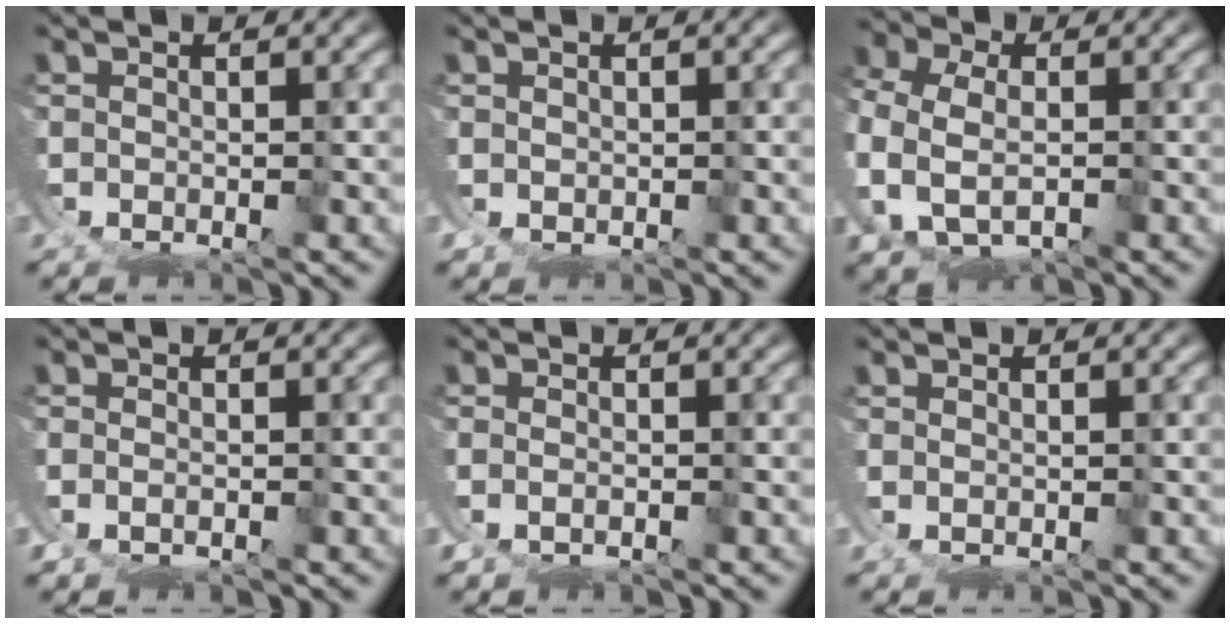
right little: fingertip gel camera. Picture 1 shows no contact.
{"total": 1.2, "force": [1.0, -0.4, -0.4], "torque": [0.002, -0.005, 0.021]}
{"total": 6.2, "force": [0.1, 5.2, 3.3], "torque": [-0.122, -0.029, 0.010]}
{"total": 1.0, "force": [-0.1, 0.7, 0.7], "torque": [-0.021, -0.007, 0.001]}
{"total": 1.2, "force": [-0.4, 0.9, 0.7], "torque": [-0.022, -0.009, -0.002]}
{"total": 1.2, "force": [1.0, -0.6, -0.2], "torque": [0.004, 0.001, 0.016]}